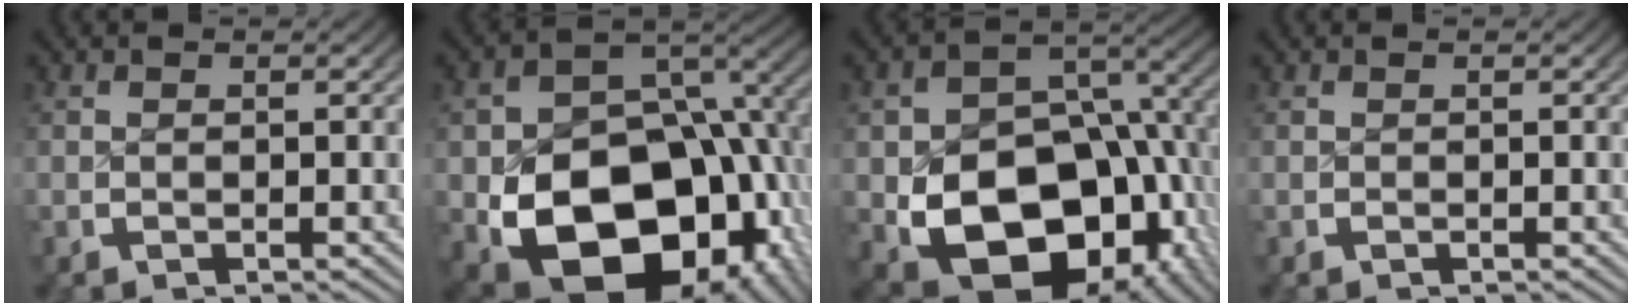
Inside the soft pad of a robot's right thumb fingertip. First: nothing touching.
{"total": 20.6, "force": [-4.8, 14.2, 14.2], "torque": [-0.249, -0.086, -0.032]}
{"total": 18.4, "force": [-4.4, 13.1, 12.2], "torque": [-0.220, -0.085, -0.028]}
{"total": 0.0}